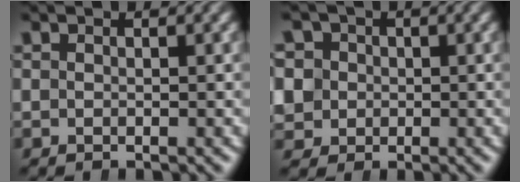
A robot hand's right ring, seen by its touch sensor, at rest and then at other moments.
{"total": 6.6, "force": [0.2, 6.1, 2.6], "torque": [-0.056, -0.016, 0.006]}